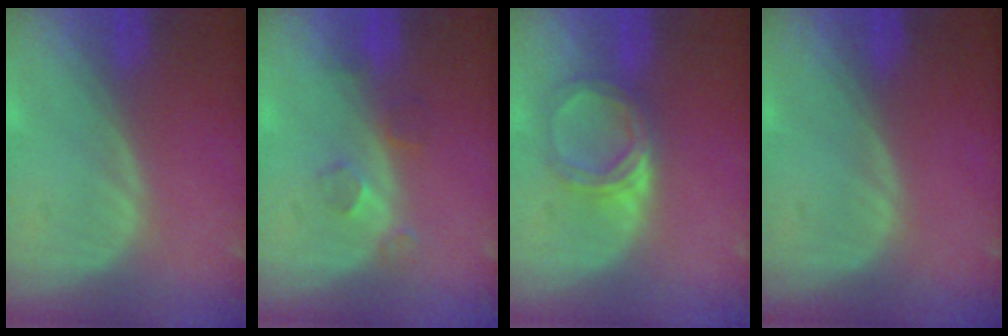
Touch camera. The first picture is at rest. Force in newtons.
{"total": 3.3, "press": 2.8, "slide": 1.7}
{"total": 5.3, "press": 4.7, "slide": 2.4}
{"total": 0.0}